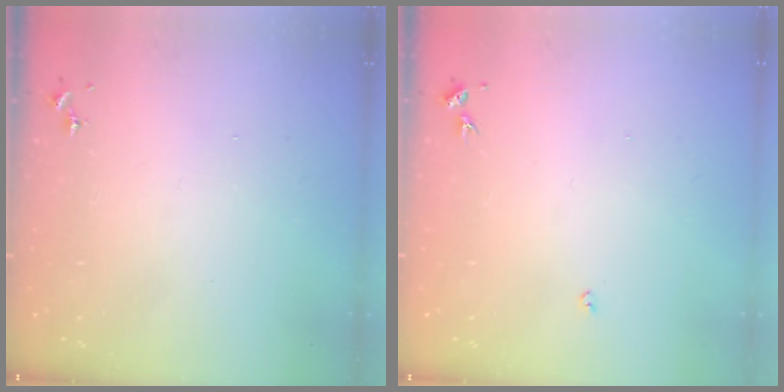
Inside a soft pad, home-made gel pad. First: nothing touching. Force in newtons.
{"total": 2.7, "press": 2.7, "slide": 0.5}